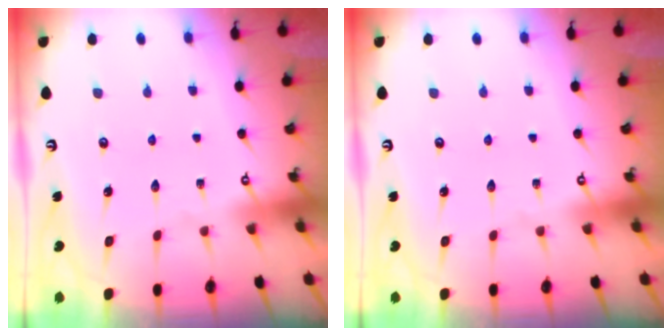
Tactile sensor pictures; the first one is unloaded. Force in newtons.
{"total": 0.0}